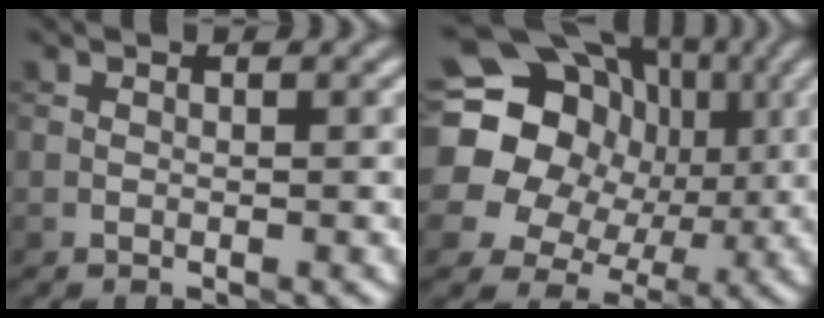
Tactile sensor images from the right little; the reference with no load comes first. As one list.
[{"total": 20.4, "force": [3.2, 18.6, 7.8], "torque": [-0.194, 0.039, 0.012]}]